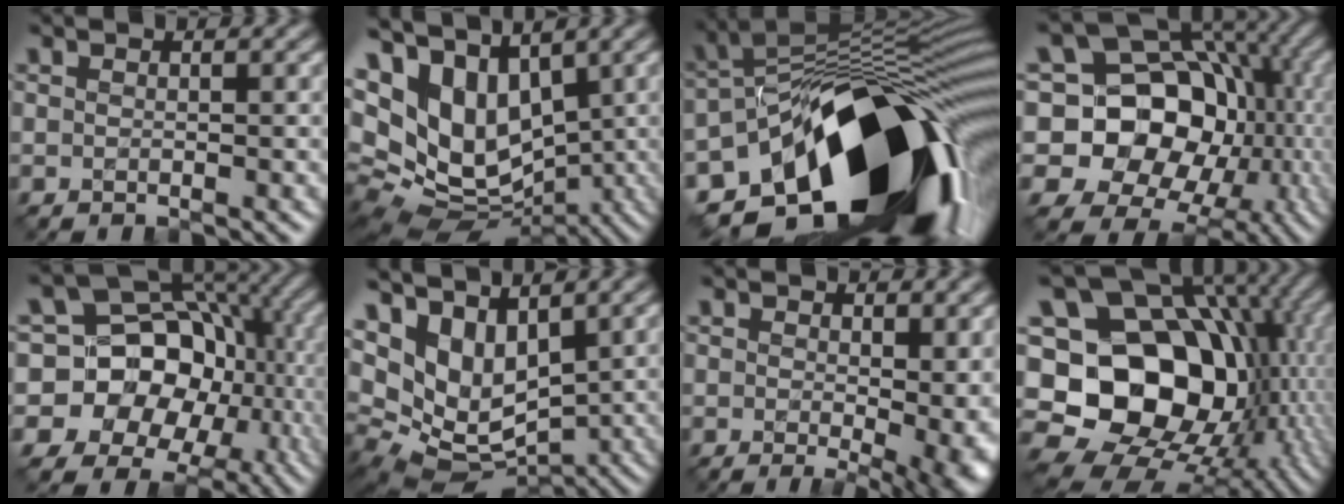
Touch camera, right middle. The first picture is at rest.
{"total": 14.9, "force": [4.4, 10.2, 9.9], "torque": [-0.209, 0.020, 0.106]}
{"total": 19.7, "force": [-8.4, 9.8, 14.9], "torque": [-0.229, -0.024, -0.122]}
{"total": 16.0, "force": [-1.2, 13.9, 7.9], "torque": [-0.105, 0.012, -0.037]}
{"total": 15.8, "force": [-4.1, 14.1, 6.0], "torque": [-0.118, 0.002, -0.070]}
{"total": 9.1, "force": [4.1, 5.8, 5.7], "torque": [-0.119, 0.002, 0.093]}
{"total": 8.4, "force": [-0.6, 3.8, 7.5], "torque": [-0.068, -0.010, 0.002]}
{"total": 19.5, "force": [-1.2, 16.0, 11.2], "torque": [-0.187, -0.001, -0.017]}